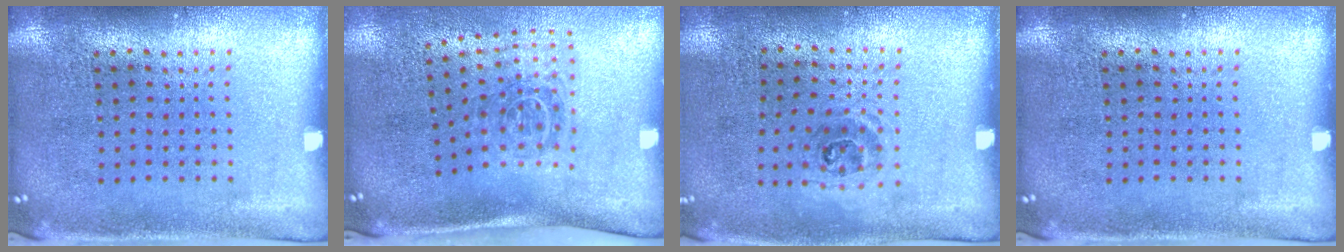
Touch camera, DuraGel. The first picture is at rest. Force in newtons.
{"total": 1.8, "press": 1.2, "slide": 1.4}
{"total": 1.0, "press": 0.7, "slide": 0.7}
{"total": 0.0}